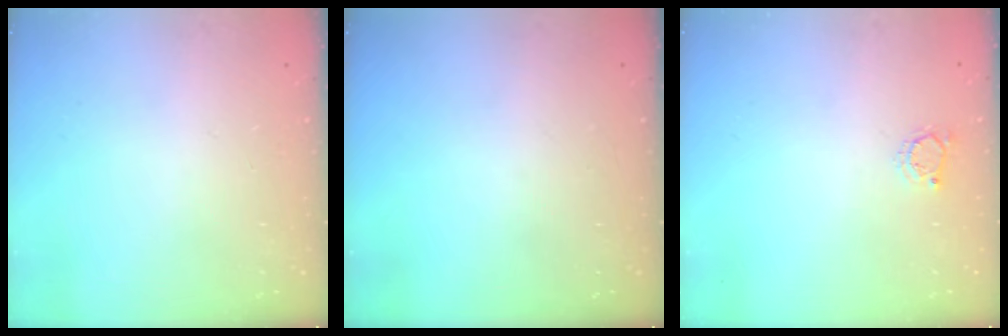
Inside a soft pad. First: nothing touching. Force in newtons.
{"total": 0.0}
{"total": 3.4, "press": 3.4, "slide": 0.5}